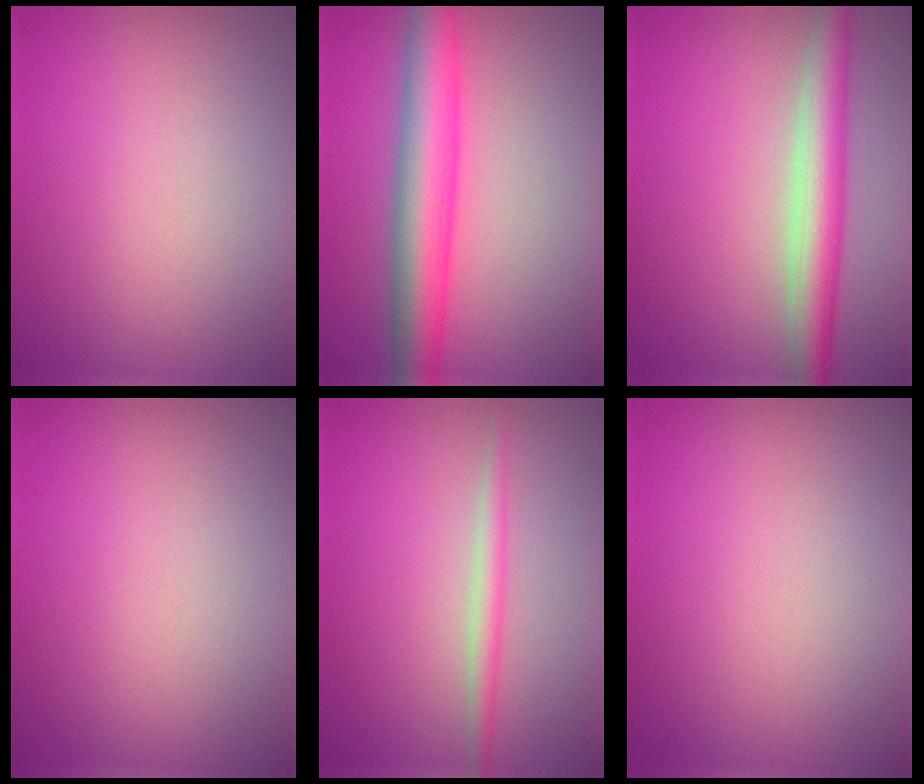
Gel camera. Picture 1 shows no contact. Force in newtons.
{"total": 6.7, "press": 6.7, "slide": 0.1}
{"total": 5.0, "press": 5.0, "slide": 0.1}
{"total": 0.0}
{"total": 1.7, "press": 1.7, "slide": 0.0}
{"total": 0.0}